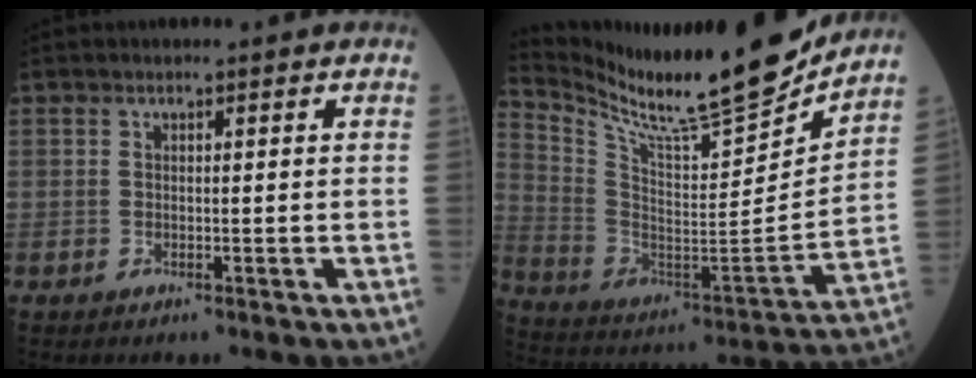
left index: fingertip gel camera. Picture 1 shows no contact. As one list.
[{"total": 21.7, "force": [19.2, 1.3, 9.8], "torque": [-0.191, -0.054, 0.312]}]